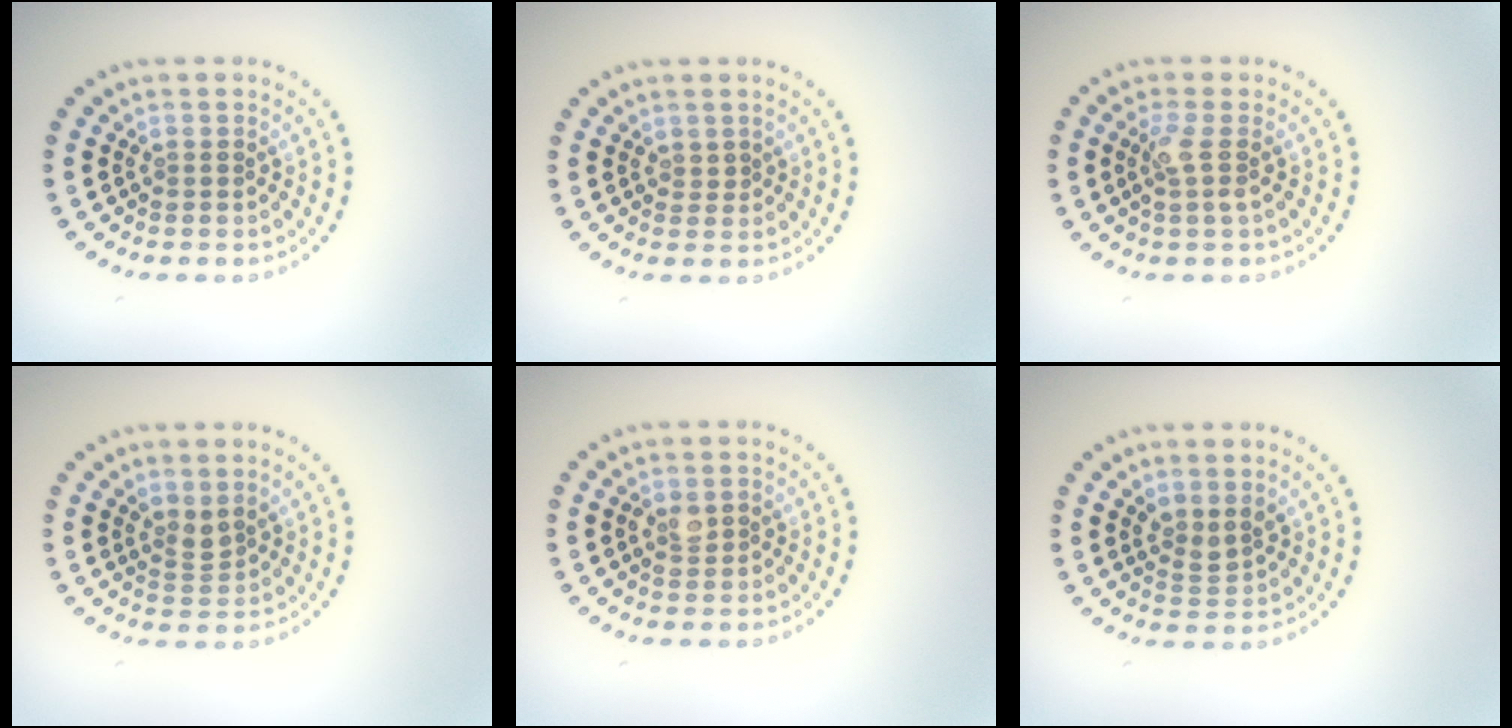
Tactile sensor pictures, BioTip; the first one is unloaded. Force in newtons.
{"total": 0.6, "press": 0.2, "slide": 0.6}
{"total": 1.8, "press": 1.5, "slide": 1.1}
{"total": 1.6, "press": 1.2, "slide": 1.0}
{"total": 1.4, "press": 1.4, "slide": 0.1}
{"total": 1.7, "press": 1.3, "slide": 1.1}